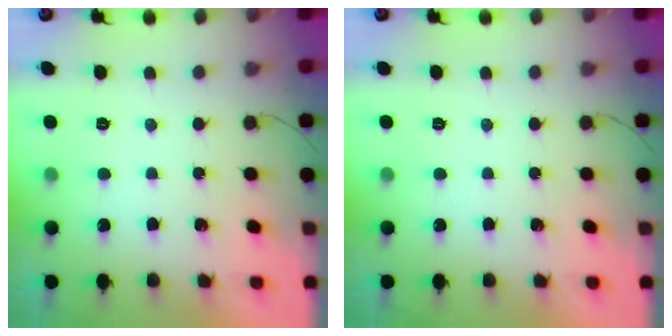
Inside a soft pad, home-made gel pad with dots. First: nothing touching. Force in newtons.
{"total": 0.0}